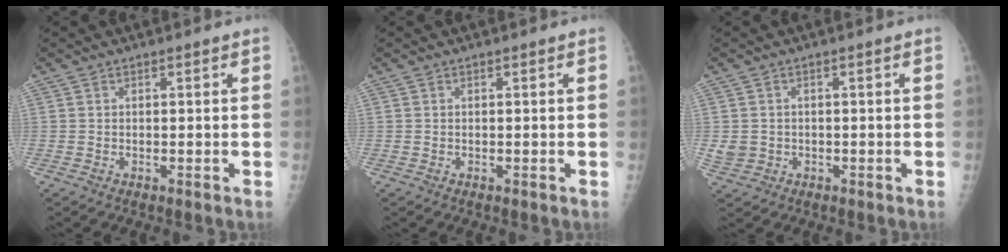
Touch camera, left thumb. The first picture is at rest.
{"total": 0.0}
{"total": 2.9, "force": [-0.4, 2.7, 0.9], "torque": [-0.011, 0.005, 0.000]}